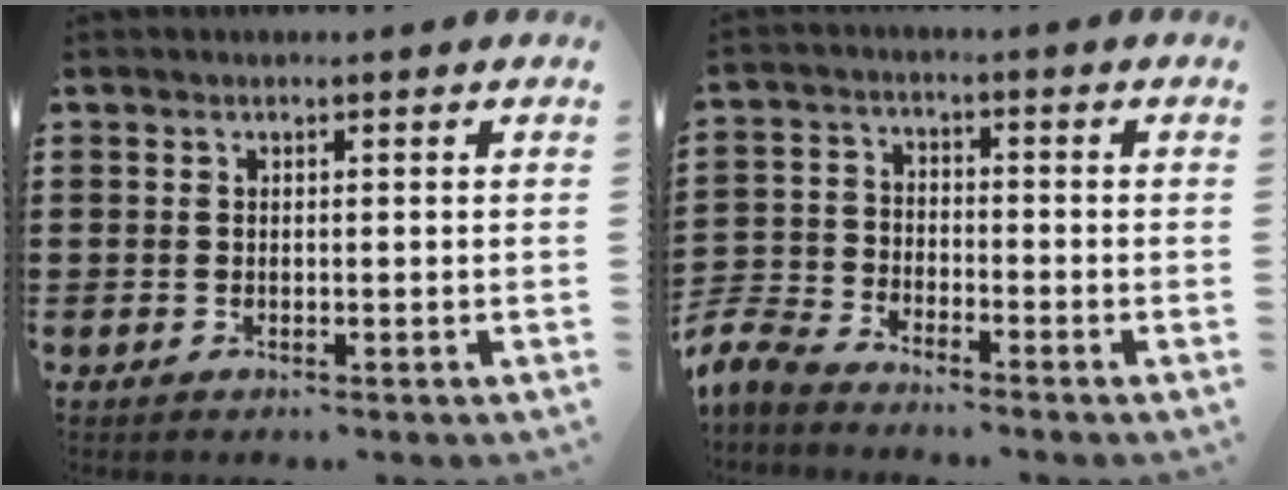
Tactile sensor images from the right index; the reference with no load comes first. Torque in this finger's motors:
{"motor_torque": [-2.14, 0.00, -1.05, -0.21]}